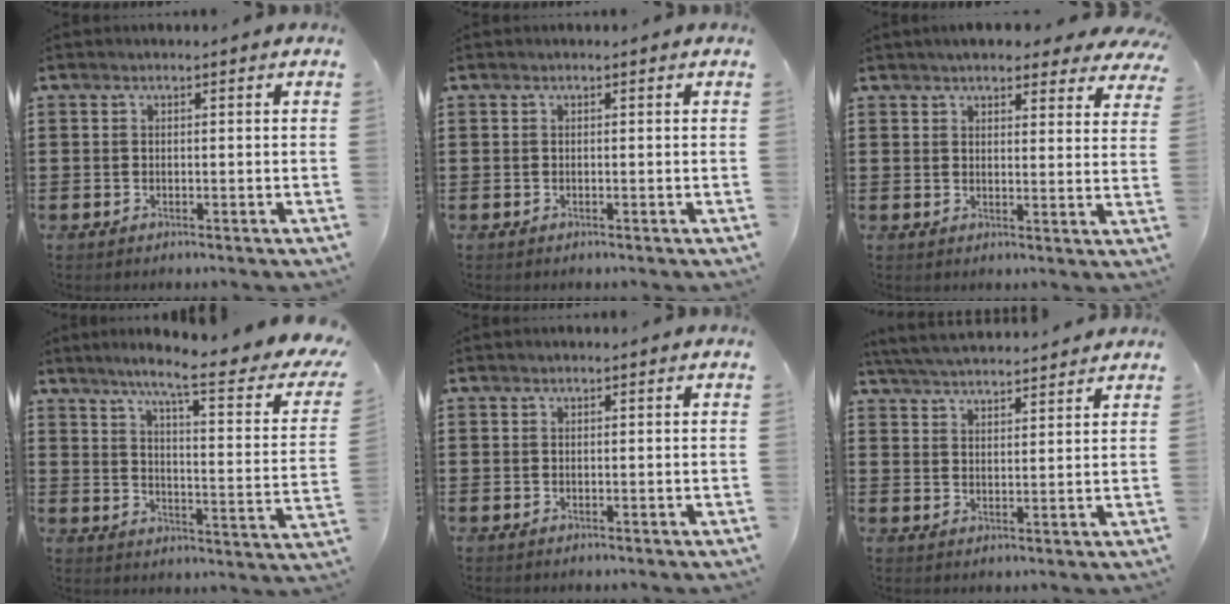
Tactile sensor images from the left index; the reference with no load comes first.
{"total": 0.0}
{"total": 4.9, "force": [4.5, 1.3, 1.2], "torque": [-0.031, -0.007, 0.083]}
{"total": 8.5, "force": [6.2, -0.2, 5.8], "torque": [-0.104, -0.050, 0.088]}
{"total": 0.0}
{"total": 4.6, "force": [4.6, 0.1, 0.8], "torque": [-0.031, -0.020, 0.082]}